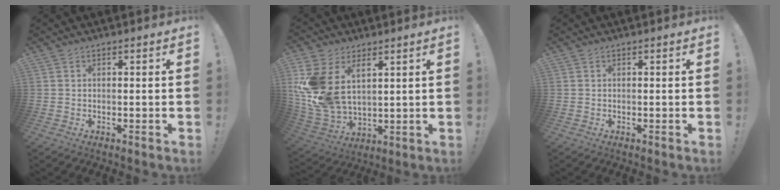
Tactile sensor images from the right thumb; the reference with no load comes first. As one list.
[{"total": 15.1, "force": [6.1, 10.0, 9.5], "torque": [-0.199, -0.038, 0.117]}, {"total": 0.0}]